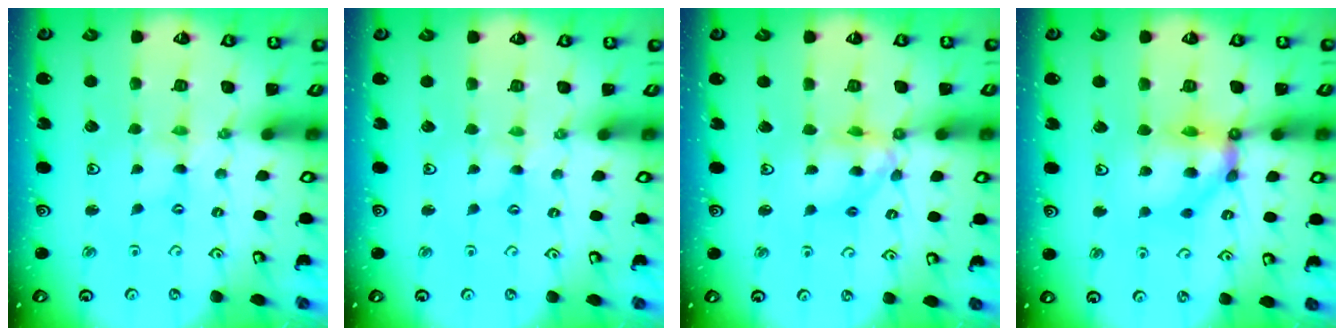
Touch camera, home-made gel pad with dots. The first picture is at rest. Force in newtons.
{"total": 0.8, "press": 0.7, "slide": 0.3}
{"total": 11.3, "press": 11.2, "slide": 1.2}
{"total": 11.4, "press": 11.3, "slide": 1.8}